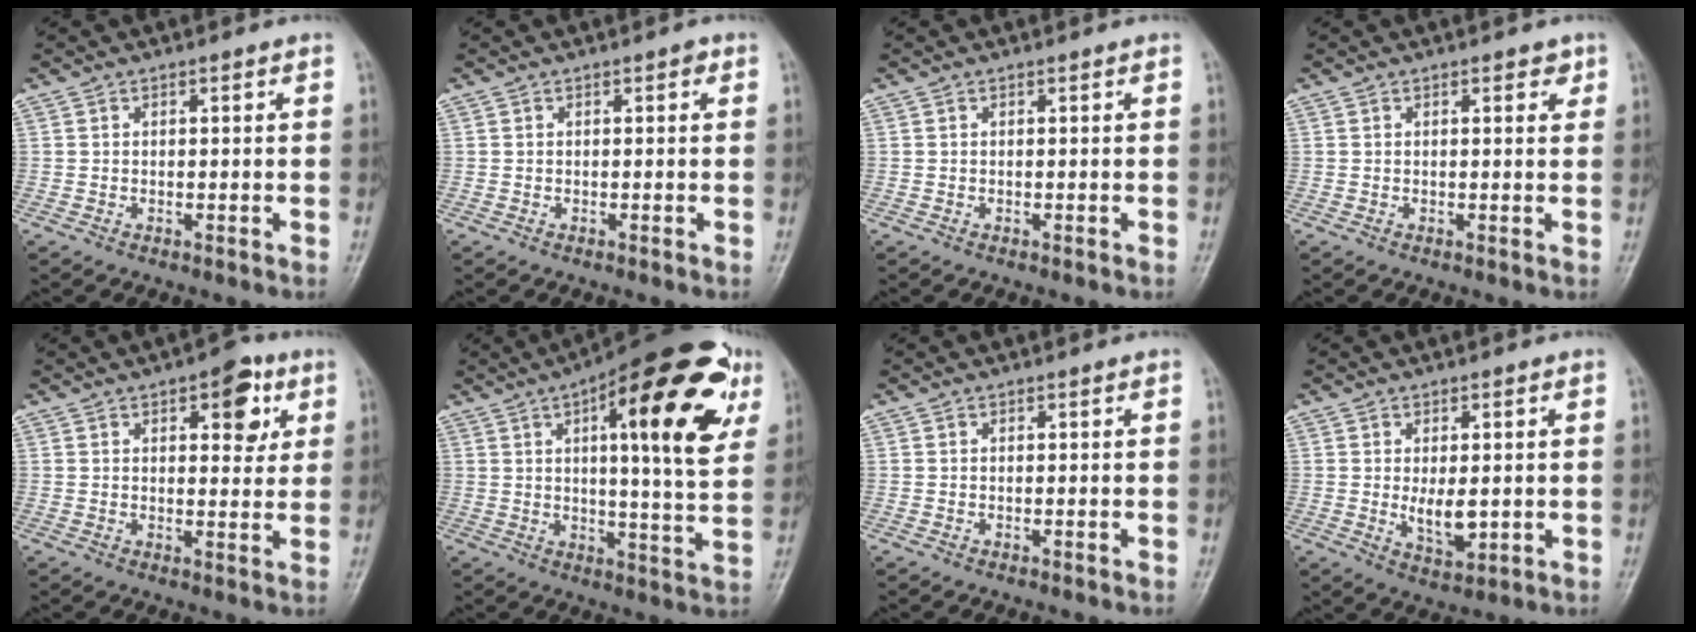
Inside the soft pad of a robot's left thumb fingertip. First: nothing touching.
{"total": 0.7, "force": [0.2, 0.4, 0.6], "torque": [-0.002, 0.002, -0.001]}
{"total": 0.0}
{"total": 2.0, "force": [1.0, 1.0, 1.4], "torque": [-0.009, -0.003, 0.011]}
{"total": 8.1, "force": [3.5, 4.0, 6.1], "torque": [-0.045, -0.009, 0.038]}
{"total": 24.1, "force": [9.3, 7.3, 21.1], "torque": [-0.270, -0.007, 0.122]}
{"total": 0.0}
{"total": 6.9, "force": [0.0, 3.5, 6.0], "torque": [-0.083, -0.015, 0.011]}